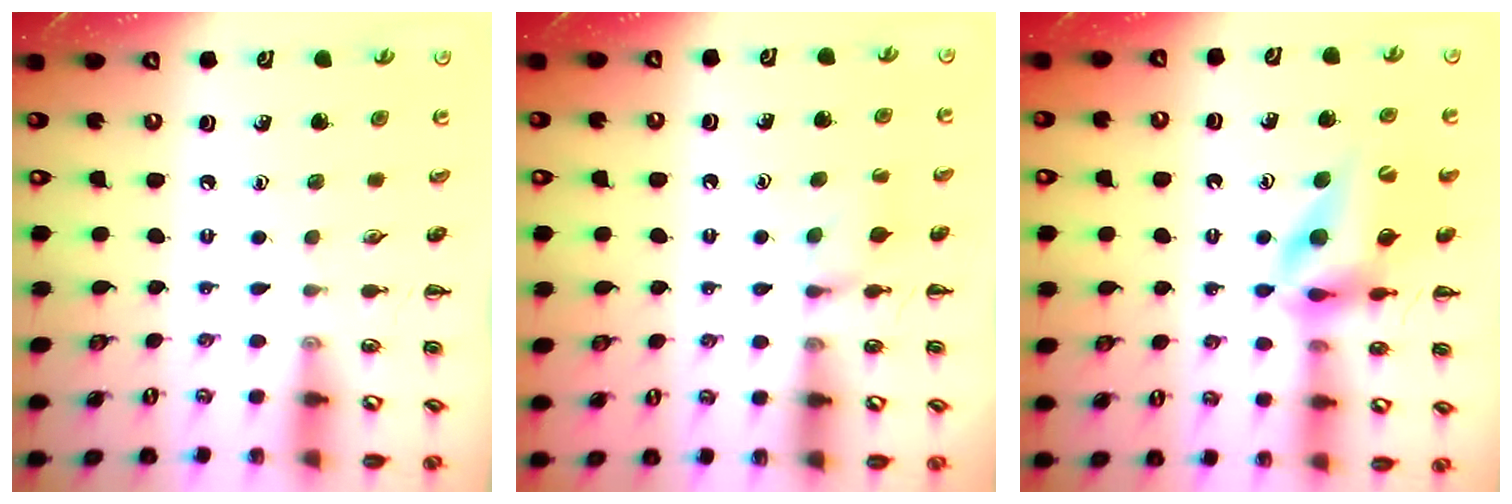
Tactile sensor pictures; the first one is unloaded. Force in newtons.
{"total": 4.5, "press": 4.2, "slide": 1.5}
{"total": 11.8, "press": 11.2, "slide": 3.7}